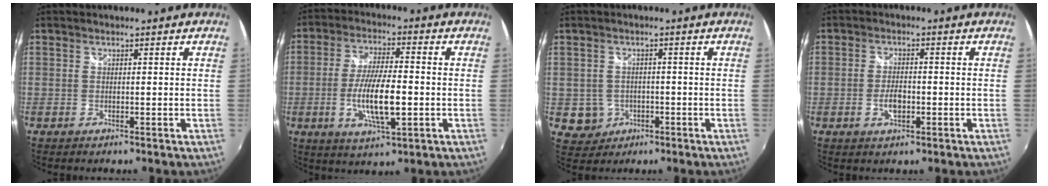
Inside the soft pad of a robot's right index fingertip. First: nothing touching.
{"total": 11.0, "force": [-2.5, 2.9, 10.3], "torque": [-0.198, -0.010, -0.043]}
{"total": 4.9, "force": [-1.0, 4.7, 0.6], "torque": [-0.023, 0.014, -0.003]}
{"total": 4.0, "force": [-1.2, 2.0, 3.3], "torque": [-0.065, -0.001, -0.021]}